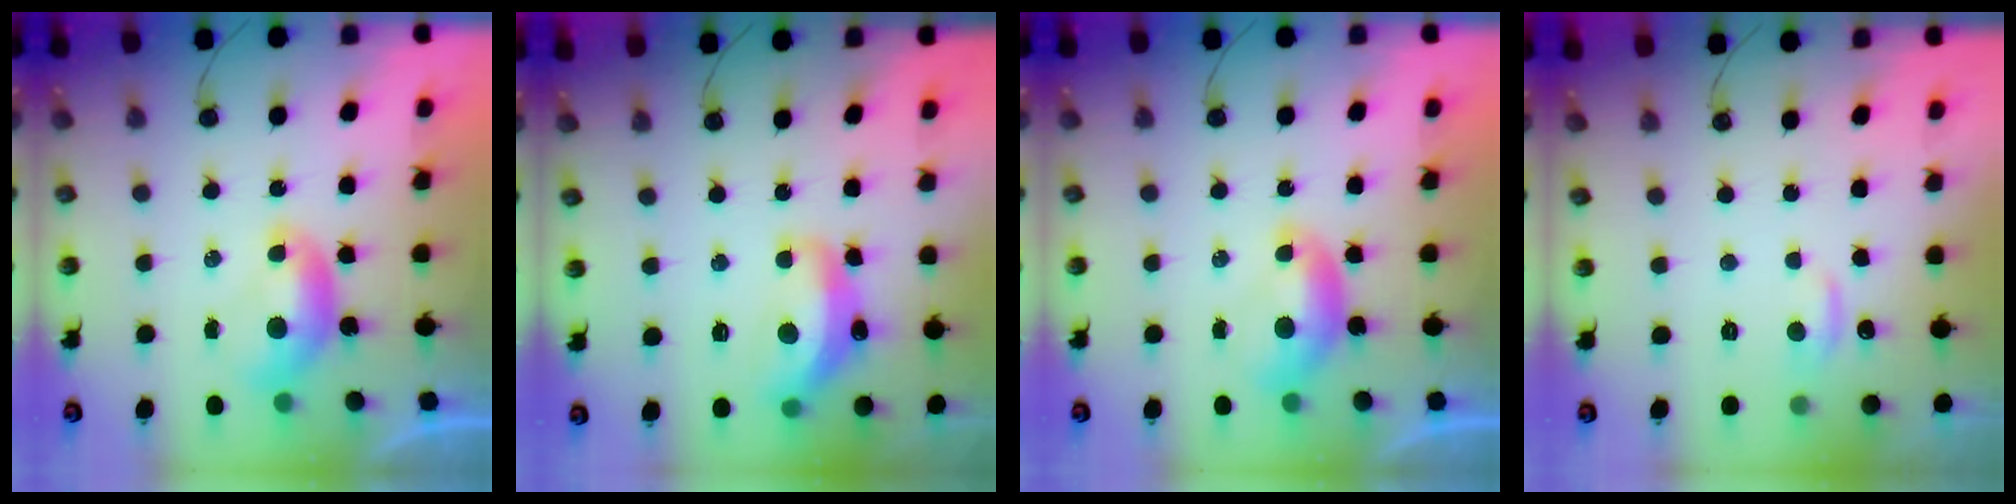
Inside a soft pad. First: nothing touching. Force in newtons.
{"total": 7.7, "press": 7.7, "slide": 0.7}
{"total": 0.0}
{"total": 1.1, "press": 0.8, "slide": 0.6}